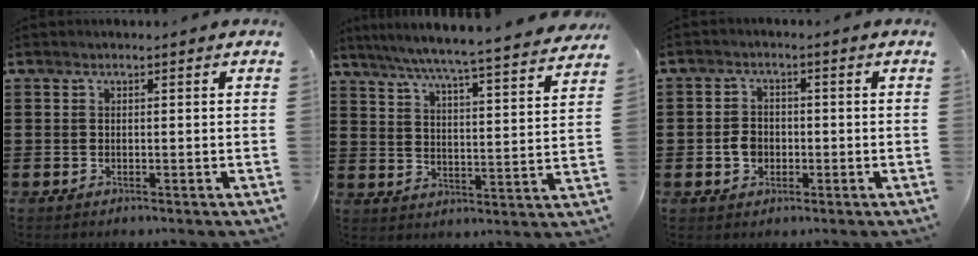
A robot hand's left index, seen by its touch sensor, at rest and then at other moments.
{"total": 5.6, "force": [5.1, -0.9, 2.2], "torque": [-0.065, -0.043, 0.080]}
{"total": 3.3, "force": [-0.8, 2.6, 1.8], "torque": [-0.046, 0.001, -0.019]}